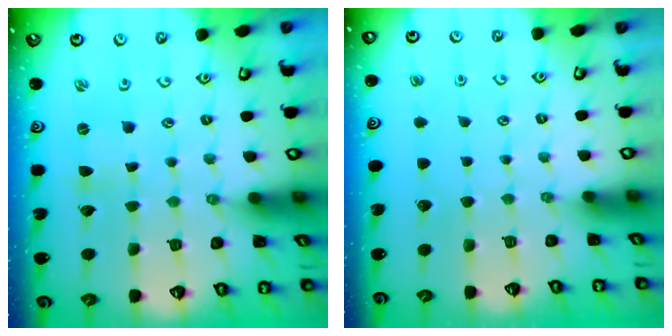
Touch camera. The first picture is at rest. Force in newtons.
{"total": 0.0}